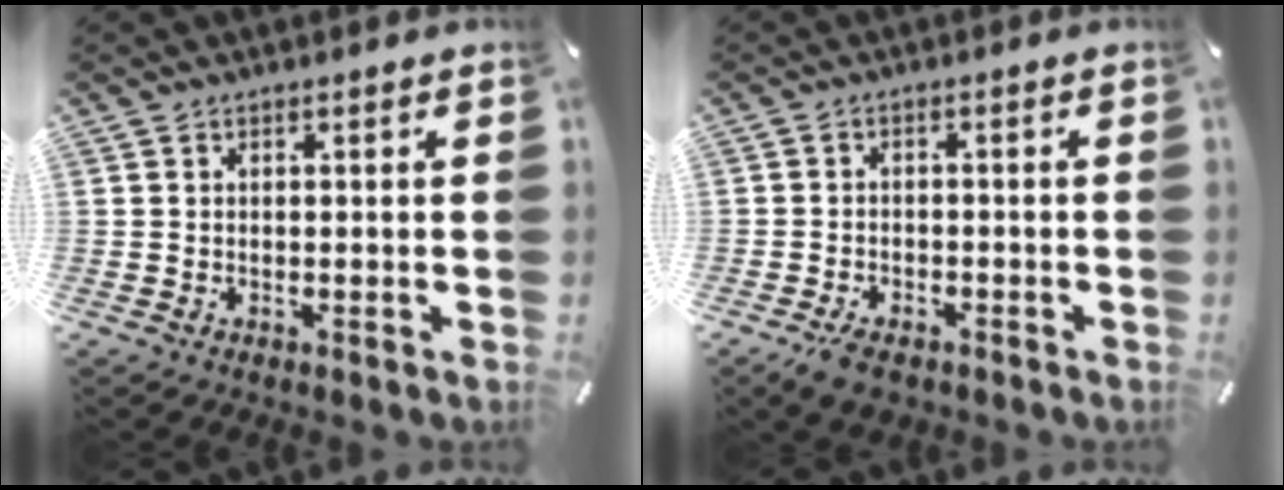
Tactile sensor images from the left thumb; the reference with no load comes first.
{"total": 3.9, "force": [-2.9, 1.9, 1.8], "torque": [-0.040, 0.014, -0.057]}